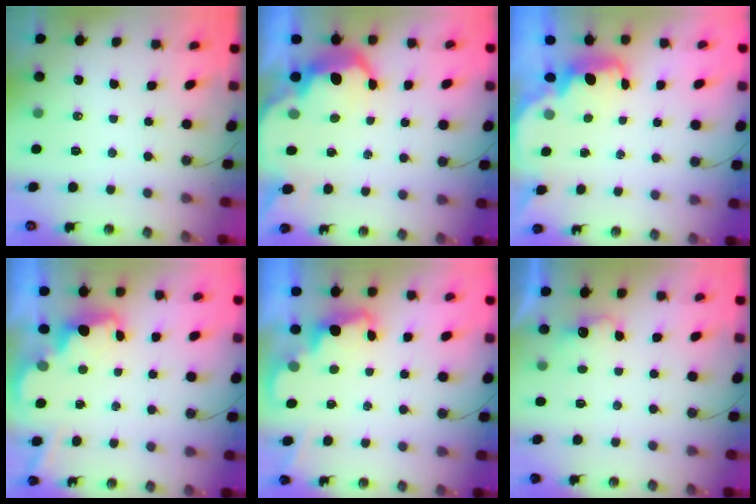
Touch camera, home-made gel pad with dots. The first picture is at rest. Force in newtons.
{"total": 7.1, "press": 7.1, "slide": 0.5}
{"total": 2.2, "press": 2.1, "slide": 0.6}
{"total": 3.6, "press": 3.5, "slide": 0.8}
{"total": 2.5, "press": 2.4, "slide": 0.5}
{"total": 2.5, "press": 2.4, "slide": 0.7}